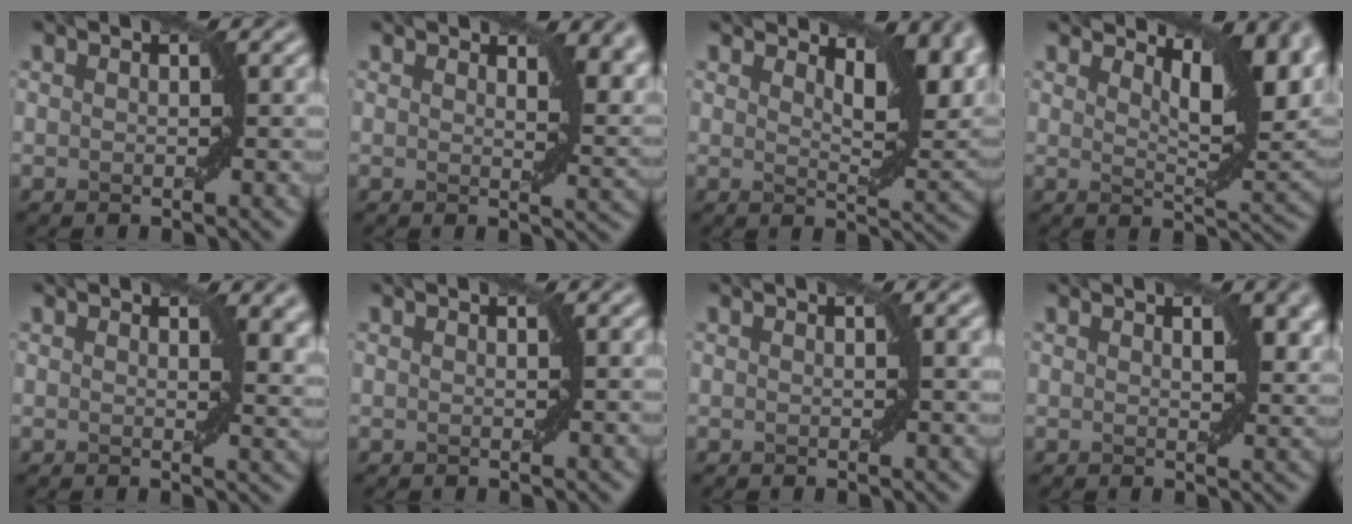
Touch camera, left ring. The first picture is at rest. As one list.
[{"total": 3.7, "force": [2.4, 1.4, 2.5], "torque": [-0.033, -0.007, 0.034]}, {"total": 6.8, "force": [3.9, 2.4, 5.0], "torque": [-0.074, 0.002, 0.063]}, {"total": 7.6, "force": [4.4, 2.4, 5.7], "torque": [-0.088, 0.004, 0.075]}, {"total": 3.2, "force": [1.6, 1.2, 2.4], "torque": [-0.026, -0.007, 0.026]}, {"total": 0.0}, {"total": 1.0, "force": [0.4, 0.1, 0.9], "torque": [-0.011, 0.001, 0.007]}, {"total": 3.0, "force": [1.4, 1.1, 2.4], "torque": [-0.030, -0.001, 0.026]}]